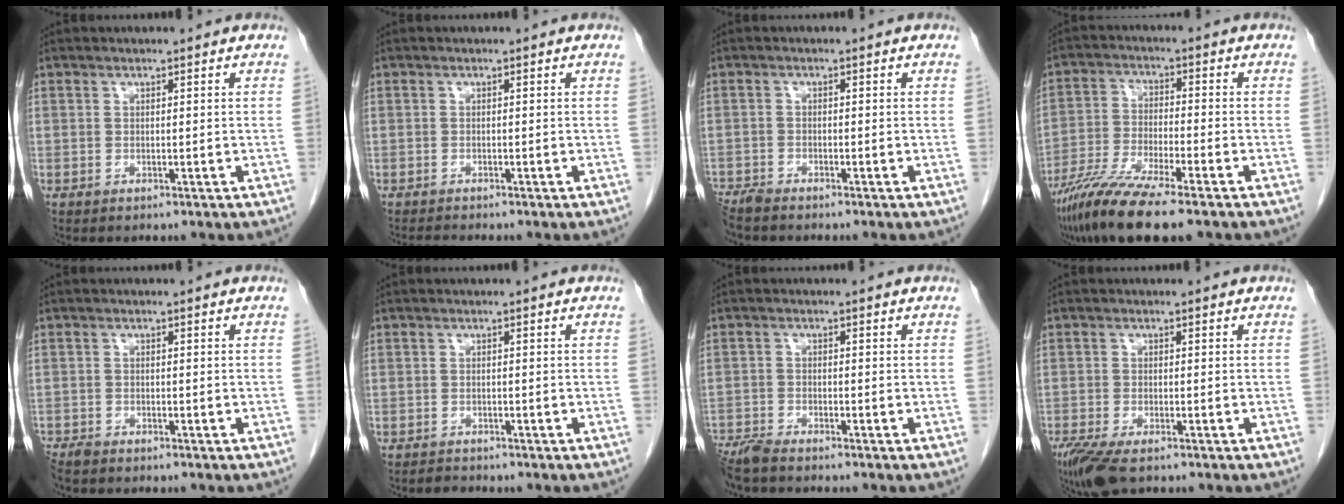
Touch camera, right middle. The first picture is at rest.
{"total": 1.4, "force": [-1.4, -0.3, 0.3], "torque": [-0.010, -0.006, -0.025]}
{"total": 3.0, "force": [-2.8, 0.0, 0.9], "torque": [-0.015, -0.010, -0.053]}
{"total": 11.8, "force": [-8.7, 0.5, 7.9], "torque": [-0.149, -0.033, -0.154]}
{"total": 2.3, "force": [-2.1, 0.5, 0.8], "torque": [-0.018, -0.007, -0.037]}
{"total": 1.1, "force": [-1.0, 0.3, -0.2], "torque": [-0.001, -0.003, -0.018]}
{"total": 4.1, "force": [-3.8, 0.0, 1.5], "torque": [-0.027, -0.016, -0.074]}
{"total": 6.9, "force": [-4.9, 1.9, 4.5], "torque": [-0.085, -0.018, -0.084]}